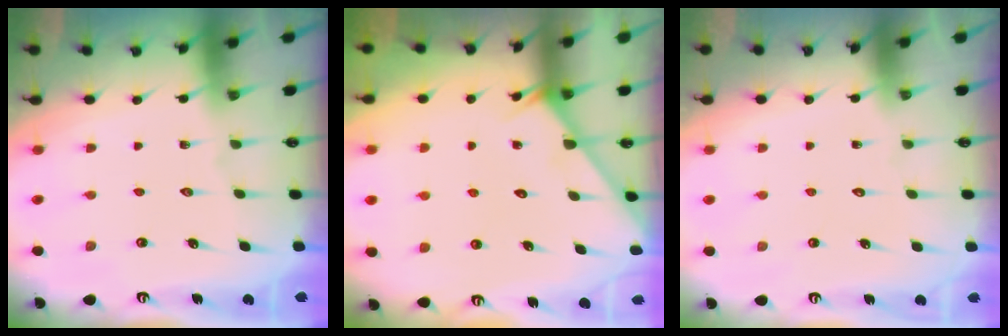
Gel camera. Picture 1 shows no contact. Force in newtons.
{"total": 4.5, "press": 4.5, "slide": 0.4}
{"total": 1.7, "press": 1.7, "slide": 0.1}